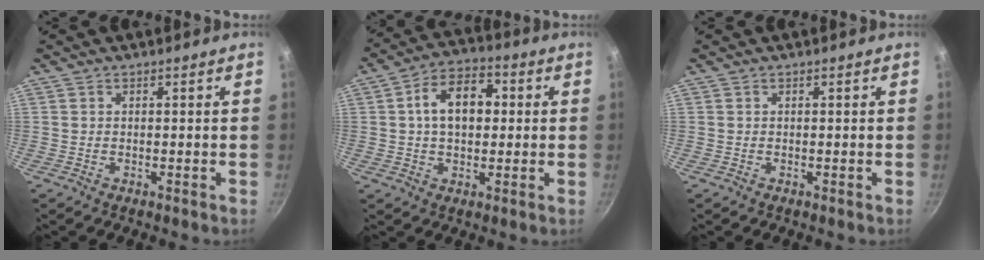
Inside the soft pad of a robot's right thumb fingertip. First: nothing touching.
{"total": 11.2, "force": [1.4, 7.4, 8.3], "torque": [-0.102, 0.023, 0.011]}
{"total": 0.0}